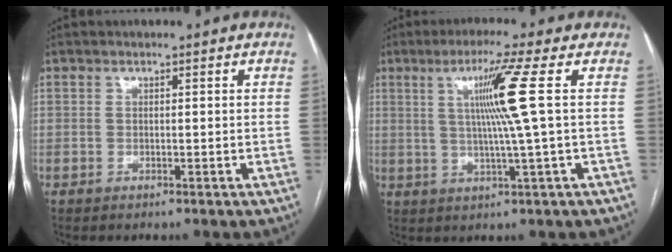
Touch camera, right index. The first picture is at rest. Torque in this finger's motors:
{"motor_torque": [0.57, 0.34, 0.26, 0.10]}